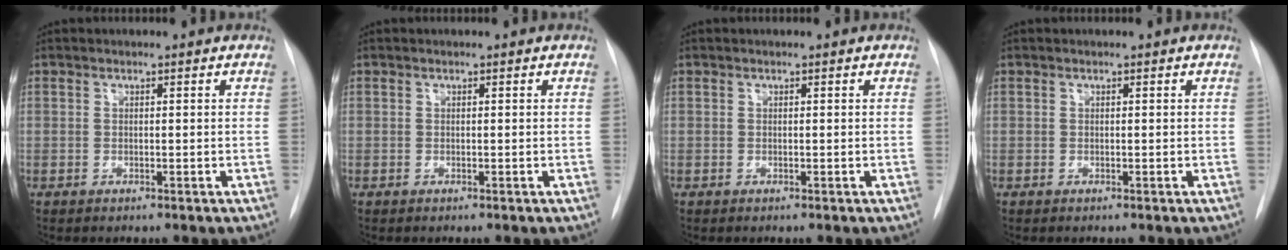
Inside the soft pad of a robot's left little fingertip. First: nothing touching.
{"total": 0.0}
{"total": 0.0}
{"total": 0.0}